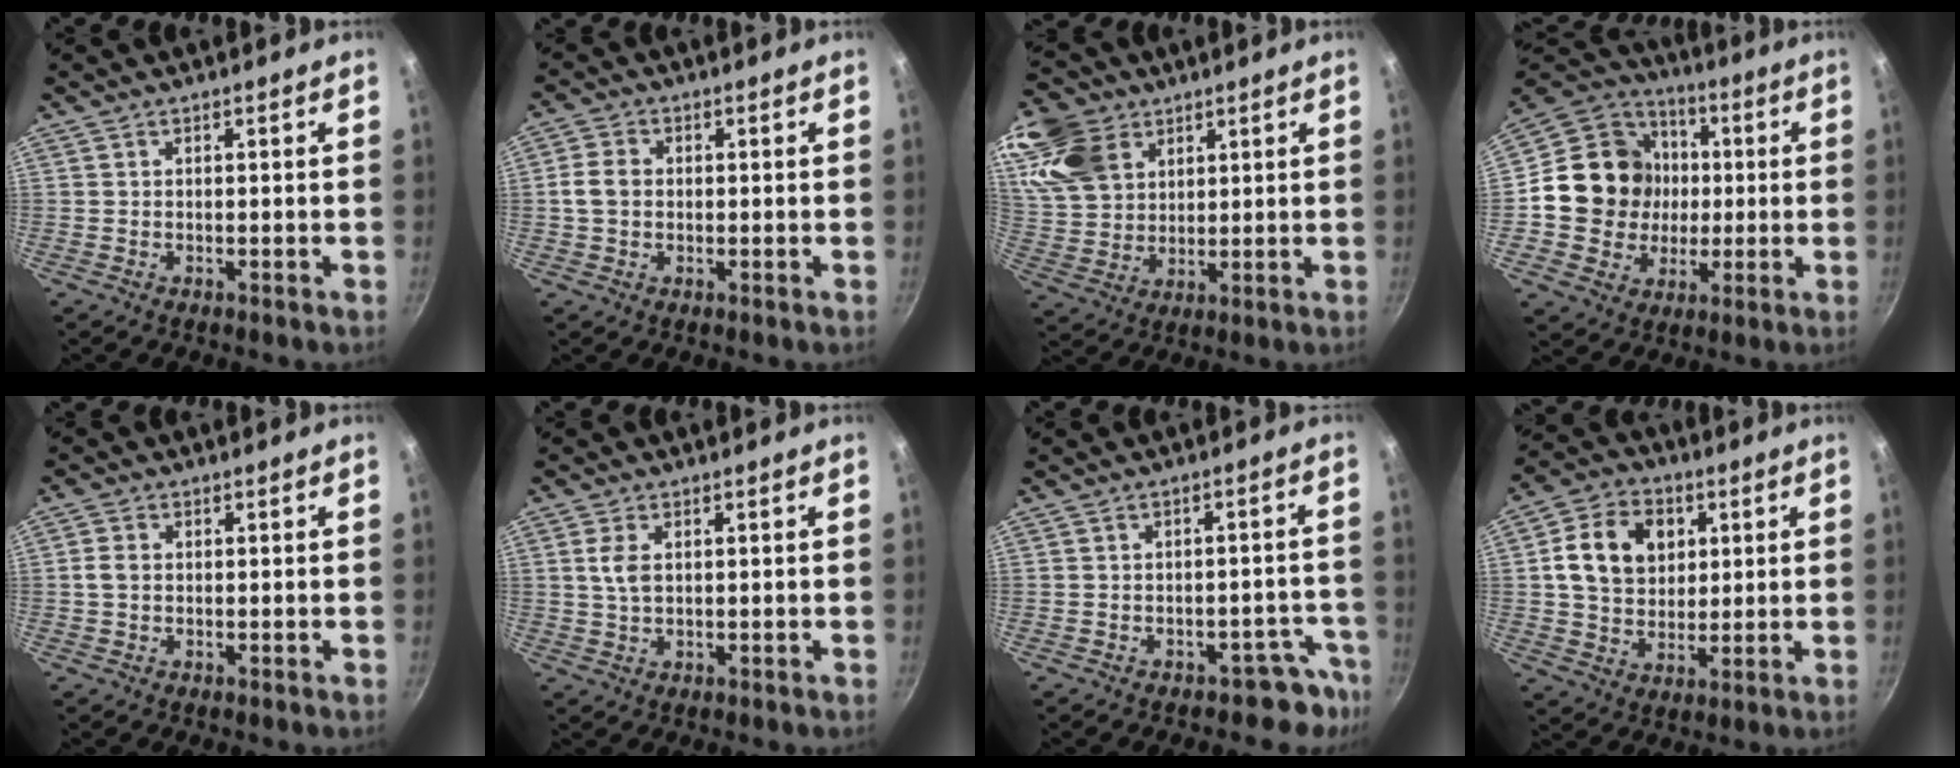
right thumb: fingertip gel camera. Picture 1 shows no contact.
{"total": 4.3, "force": [0.0, 3.4, 2.7], "torque": [-0.044, 0.009, -0.006]}
{"total": 16.5, "force": [8.4, 11.8, 7.8], "torque": [-0.152, -0.013, 0.169]}
{"total": 17.5, "force": [0.3, 16.1, 7.0], "torque": [-0.090, 0.023, 0.004]}
{"total": 2.6, "force": [0.1, 2.0, 1.7], "torque": [-0.032, 0.007, -0.001]}
{"total": 3.8, "force": [0.9, 2.2, 2.9], "torque": [-0.058, -0.001, 0.017]}
{"total": 5.4, "force": [-3.9, 3.5, 1.0], "torque": [0.050, 0.061, -0.040]}
{"total": 13.2, "force": [3.2, 10.3, 7.6], "torque": [-0.110, 0.003, 0.048]}